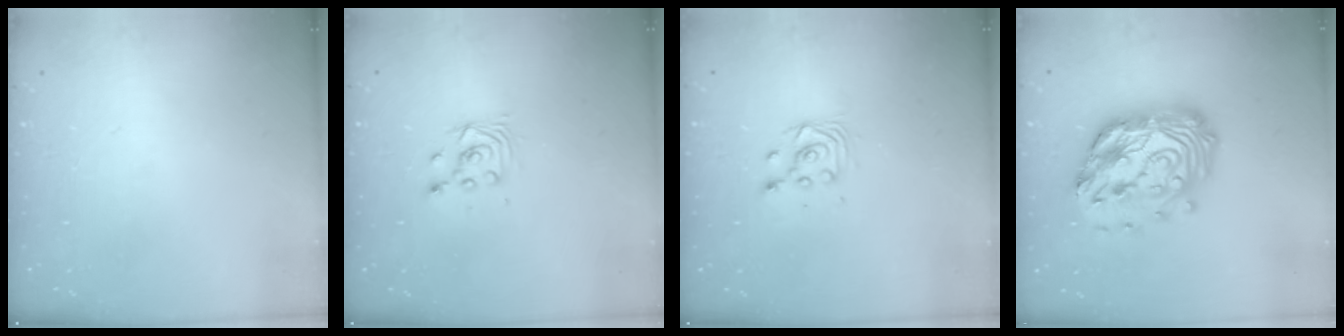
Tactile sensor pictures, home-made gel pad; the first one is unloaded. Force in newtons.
{"total": 2.6, "press": 2.6, "slide": 0.1}
{"total": 3.3, "press": 3.3, "slide": 0.4}
{"total": 21.7, "press": 21.5, "slide": 2.2}